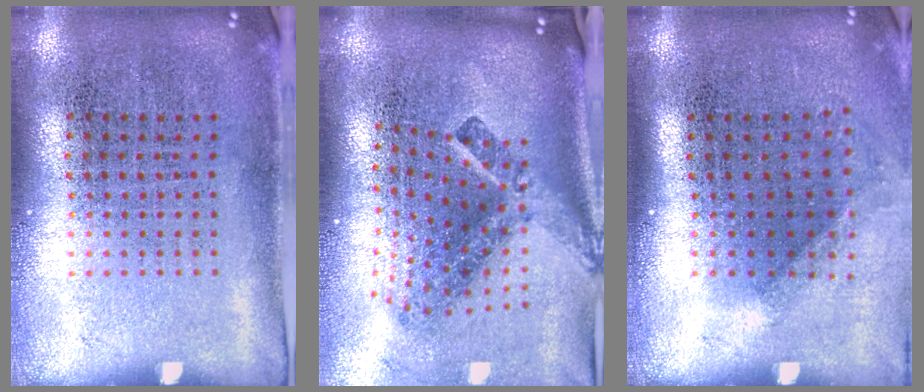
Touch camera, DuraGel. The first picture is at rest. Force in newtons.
{"total": 2.9, "press": 1.7, "slide": 2.3}
{"total": 1.2, "press": 0.9, "slide": 0.8}